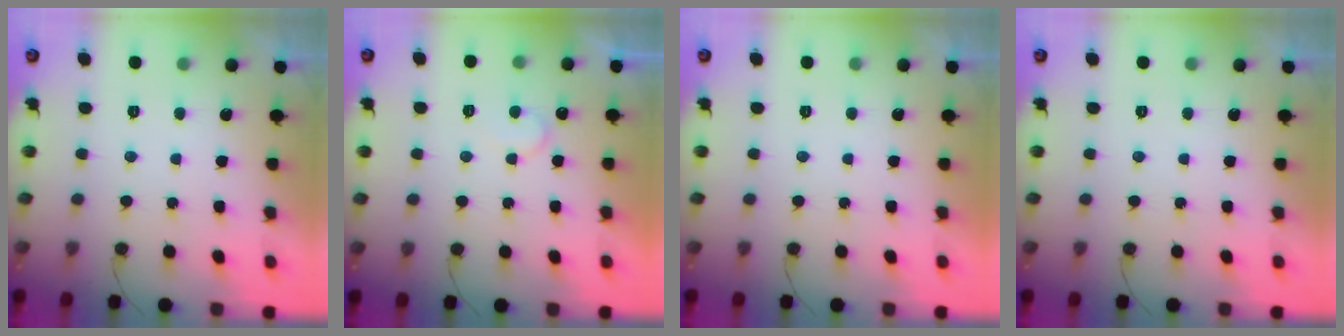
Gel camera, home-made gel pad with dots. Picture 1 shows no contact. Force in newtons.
{"total": 5.5, "press": 5.5, "slide": 0.4}
{"total": 1.7, "press": 1.7, "slide": 0.1}
{"total": 0.0}